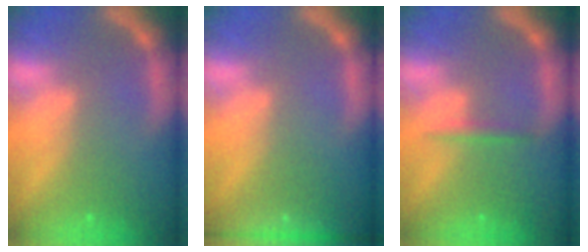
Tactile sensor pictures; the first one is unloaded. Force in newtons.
{"total": 6.0}
{"total": 1.4}